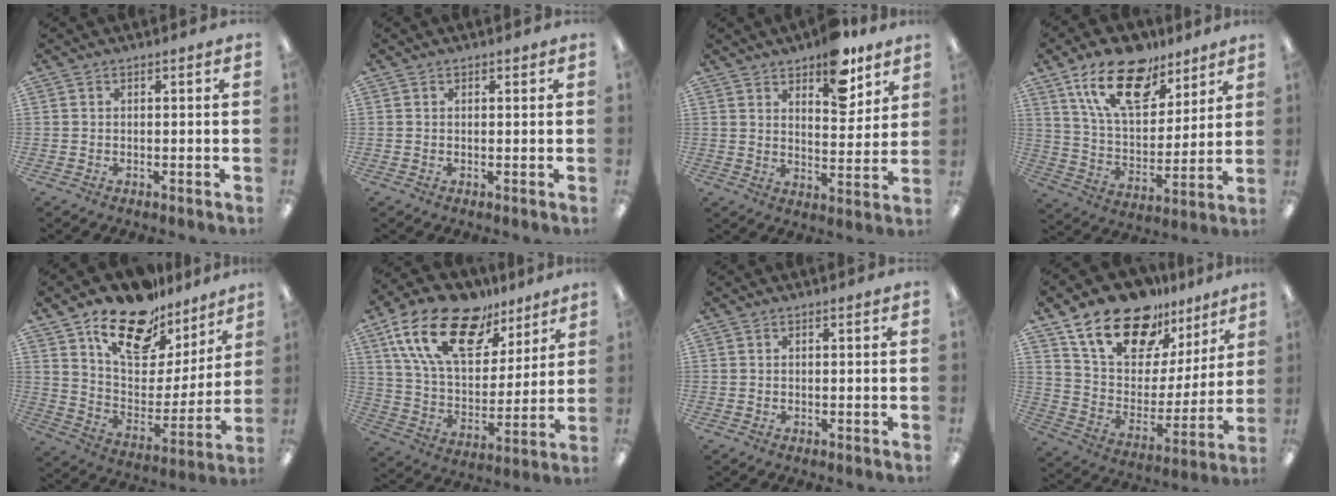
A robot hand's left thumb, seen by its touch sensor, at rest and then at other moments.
{"total": 0.6, "force": [0.4, 0.4, 0.1], "torque": [0.006, -0.002, 0.005]}
{"total": 12.4, "force": [8.7, 5.9, 6.7], "torque": [-0.068, -0.051, 0.147]}
{"total": 19.3, "force": [12.3, 9.8, 11.2], "torque": [-0.190, -0.052, 0.216]}
{"total": 18.4, "force": [13.3, 9.6, 8.3], "torque": [-0.141, -0.087, 0.235]}
{"total": 21.7, "force": [12.8, 11.2, 13.4], "torque": [-0.253, -0.056, 0.230]}
{"total": 0.0}
{"total": 20.0, "force": [14.5, 10.4, 9.1], "torque": [-0.167, -0.089, 0.261]}